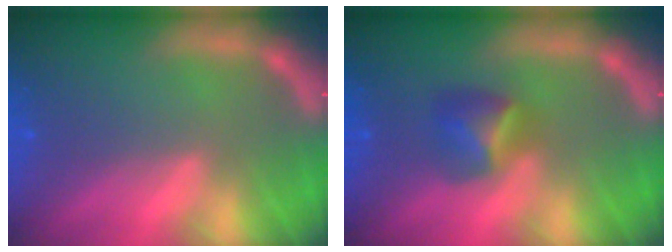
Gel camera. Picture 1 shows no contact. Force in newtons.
{"total": 2.9}